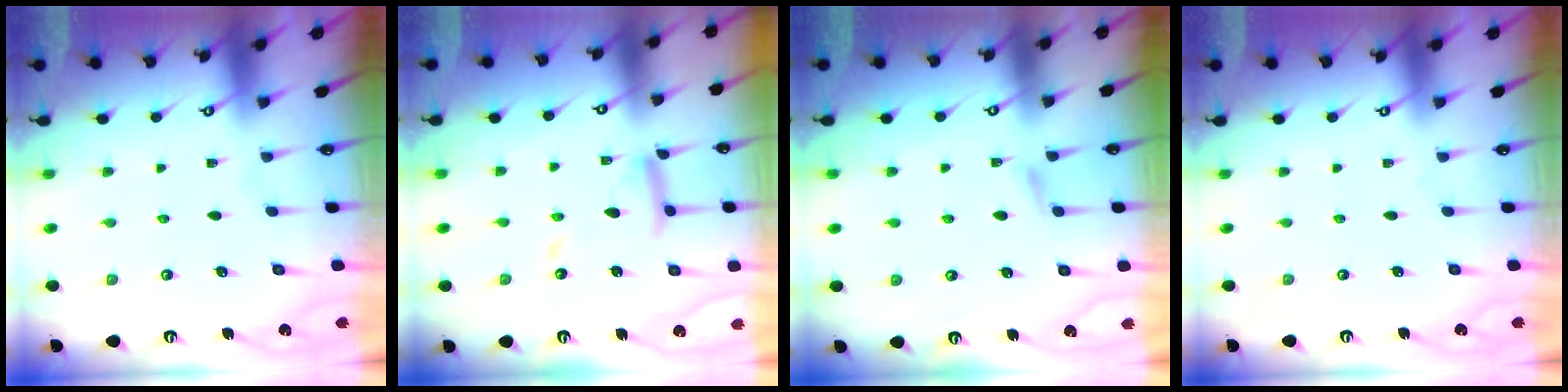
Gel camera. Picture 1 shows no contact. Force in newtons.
{"total": 12.1, "press": 12.1, "slide": 1.1}
{"total": 4.9, "press": 4.8, "slide": 0.7}
{"total": 0.0}